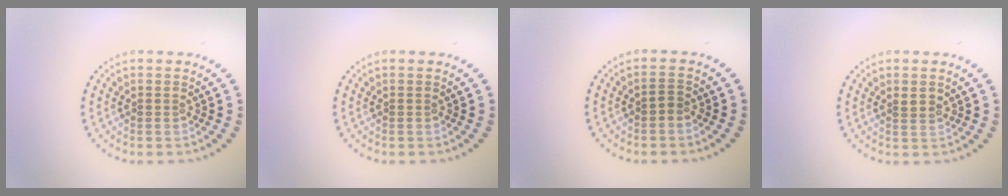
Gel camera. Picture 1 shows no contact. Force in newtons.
{"total": 0.0}
{"total": 0.8, "press": 0.7, "slide": 0.4}
{"total": 1.4, "press": 1.2, "slide": 0.8}